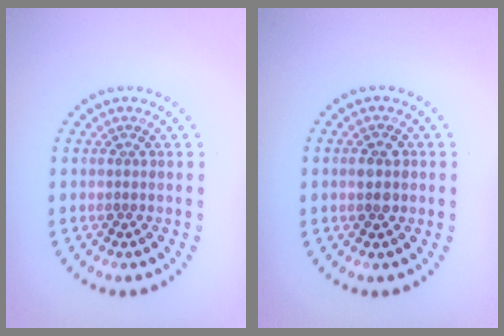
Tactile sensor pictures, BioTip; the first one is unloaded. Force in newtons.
{"total": 2.5, "press": 2.5, "slide": 0.1}